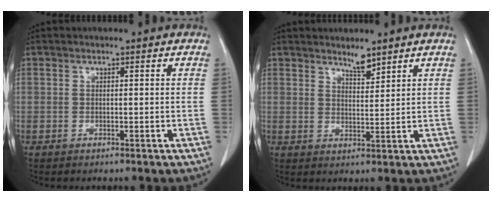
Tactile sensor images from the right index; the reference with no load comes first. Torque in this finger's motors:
{"motor_torque": [-0.08, 0.29, 0.02, 0.00]}